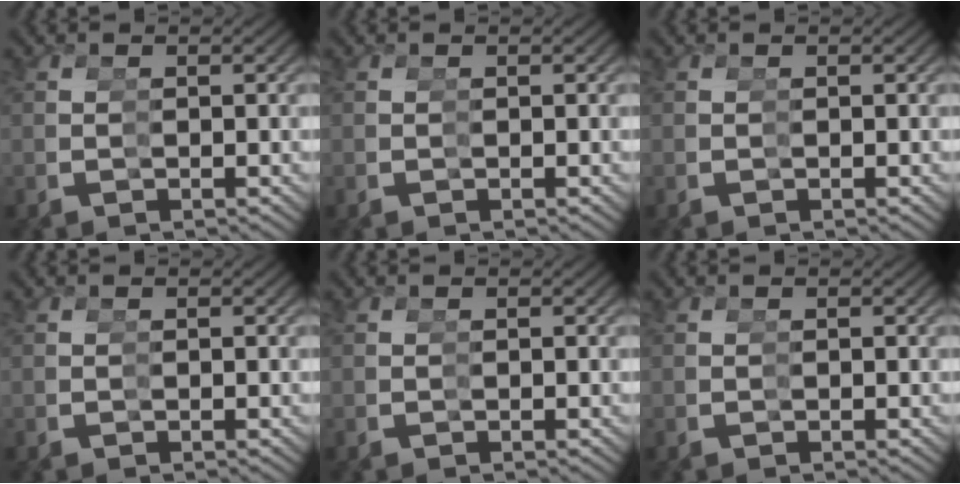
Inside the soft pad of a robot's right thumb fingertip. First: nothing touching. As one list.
[{"total": 0.0}, {"total": 0.0}, {"total": 0.0}, {"total": 0.0}, {"total": 0.0}]